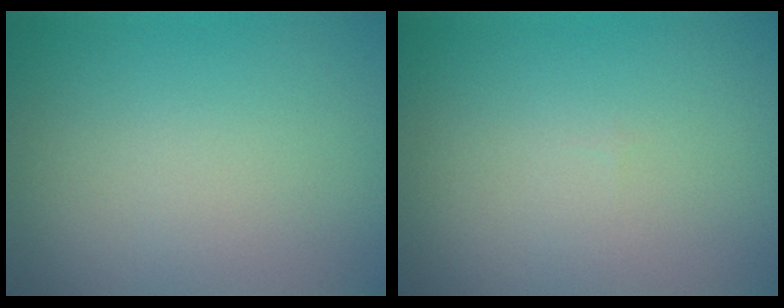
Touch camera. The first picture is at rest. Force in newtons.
{"total": 0.0}